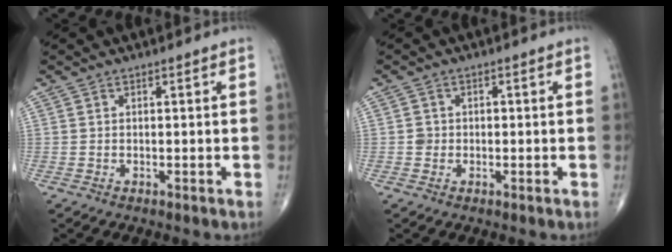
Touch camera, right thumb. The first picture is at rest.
{"total": 1.7, "force": [-0.3, 1.6, 0.5], "torque": [0.001, 0.006, -0.005]}